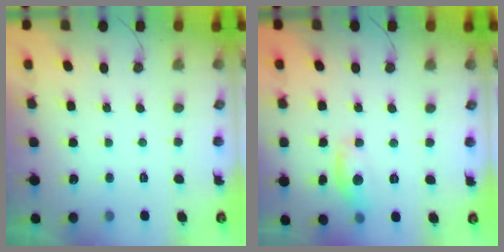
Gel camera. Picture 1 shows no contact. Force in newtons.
{"total": 8.7, "press": 8.7, "slide": 0.5}